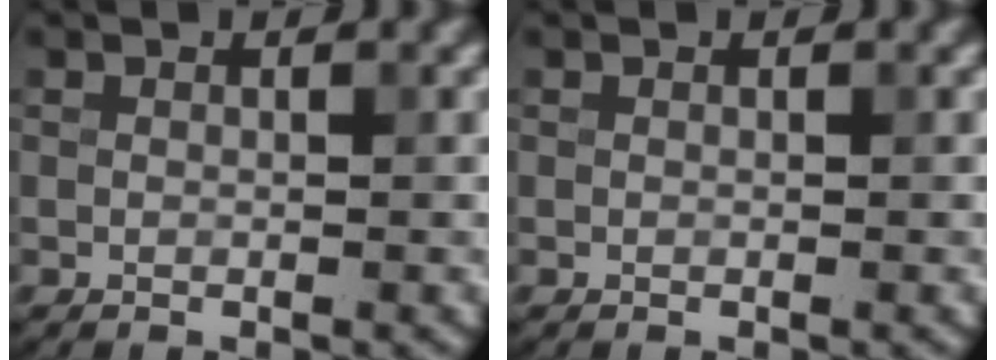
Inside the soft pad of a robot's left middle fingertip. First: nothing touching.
{"total": 0.0}